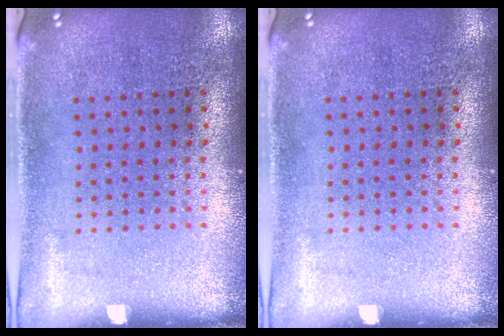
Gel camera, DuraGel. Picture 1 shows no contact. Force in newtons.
{"total": 0.0}